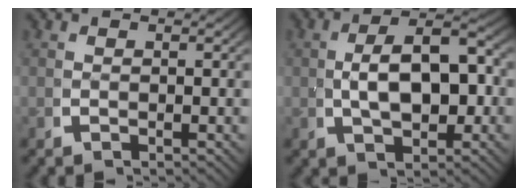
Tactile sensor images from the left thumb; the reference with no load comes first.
{"total": 7.6, "force": [0.1, 4.4, 6.2], "torque": [-0.100, -0.009, 0.012]}